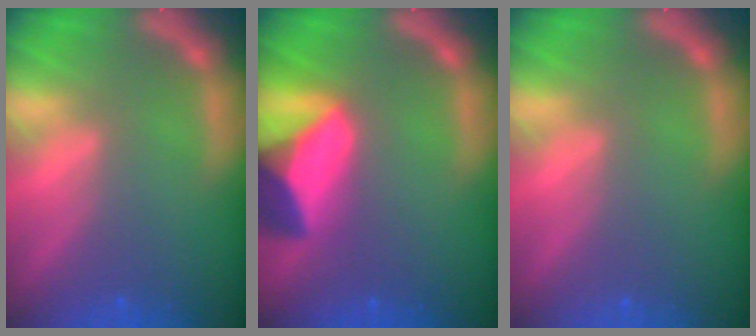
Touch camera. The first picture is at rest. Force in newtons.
{"total": 10.0}
{"total": 0.0}